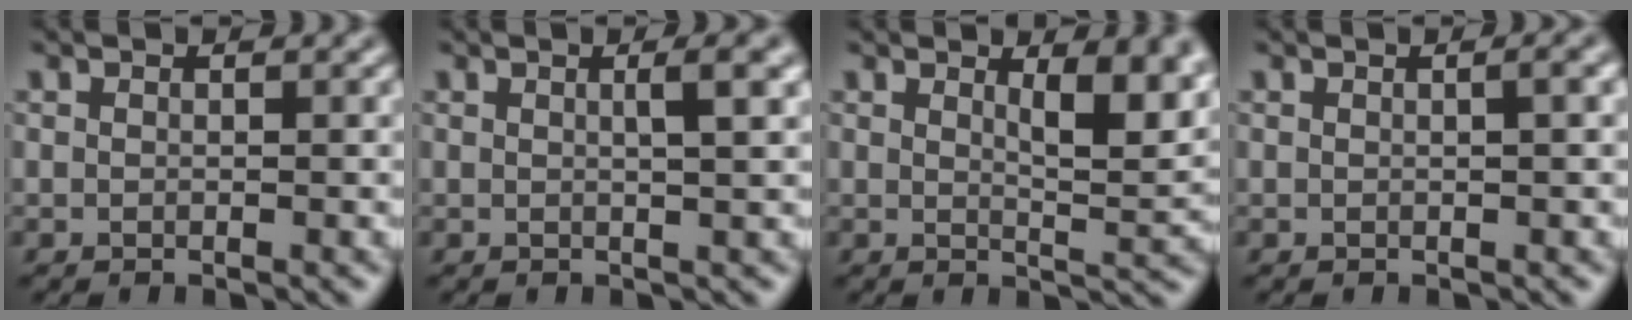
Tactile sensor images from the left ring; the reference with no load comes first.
{"total": 2.7, "force": [0.8, 0.7, 2.5], "torque": [-0.025, 0.008, 0.004]}
{"total": 5.2, "force": [2.2, 1.6, 4.4], "torque": [-0.054, -0.004, 0.035]}
{"total": 1.8, "force": [0.4, 0.6, 1.7], "torque": [-0.017, 0.006, -0.002]}